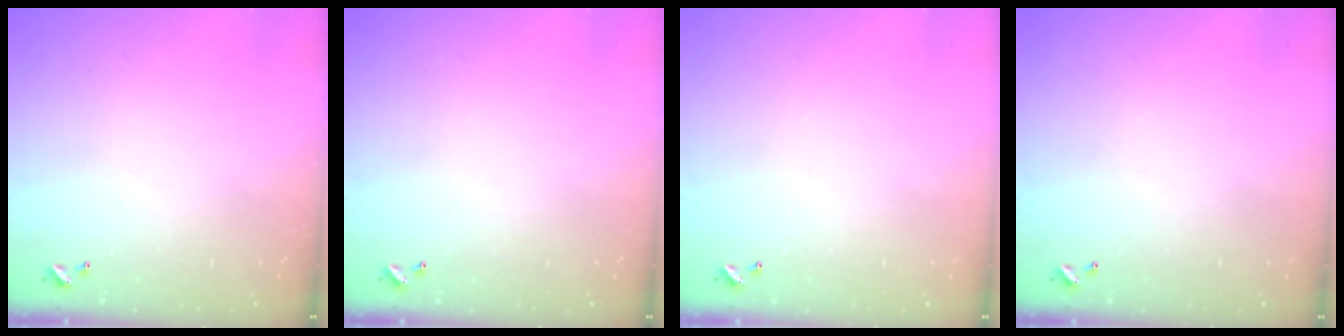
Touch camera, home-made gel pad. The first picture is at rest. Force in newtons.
{"total": 0.0}
{"total": 0.0}
{"total": 0.0}